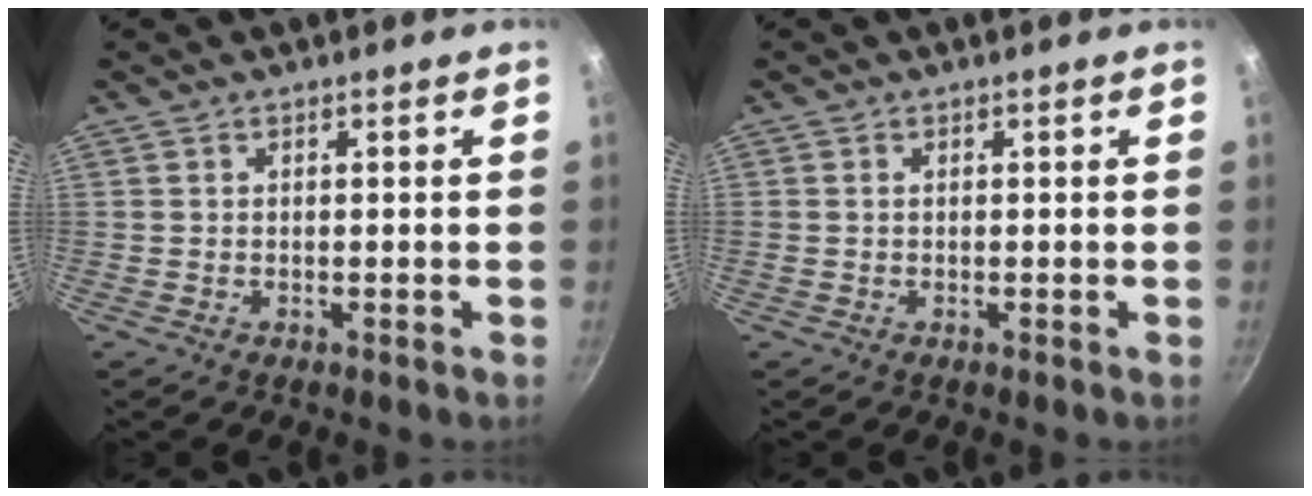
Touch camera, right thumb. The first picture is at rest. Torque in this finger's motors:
{"motor_torque": [-0.18, -0.52, -0.38, 0.16, 0.05]}